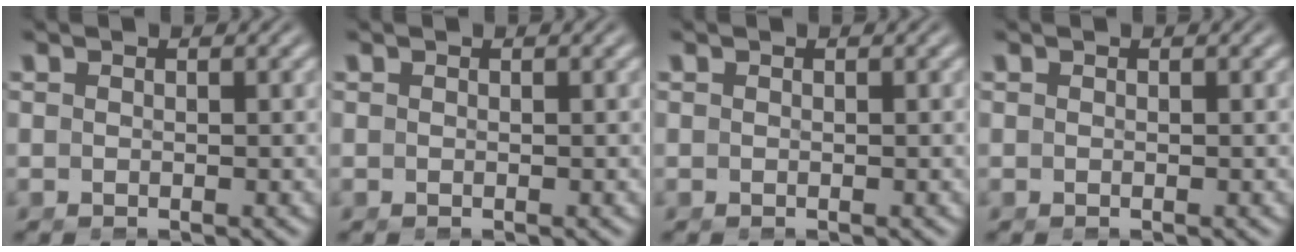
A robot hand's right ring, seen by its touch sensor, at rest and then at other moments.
{"total": 0.0}
{"total": 0.0}
{"total": 0.0}